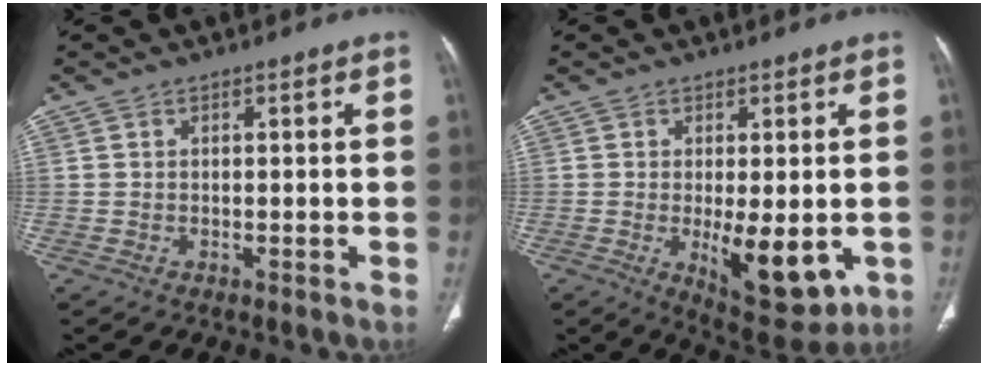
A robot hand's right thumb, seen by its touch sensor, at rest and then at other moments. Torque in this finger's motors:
{"motor_torque": [1.55, 1.27, 0.39, -0.52, 0.31]}